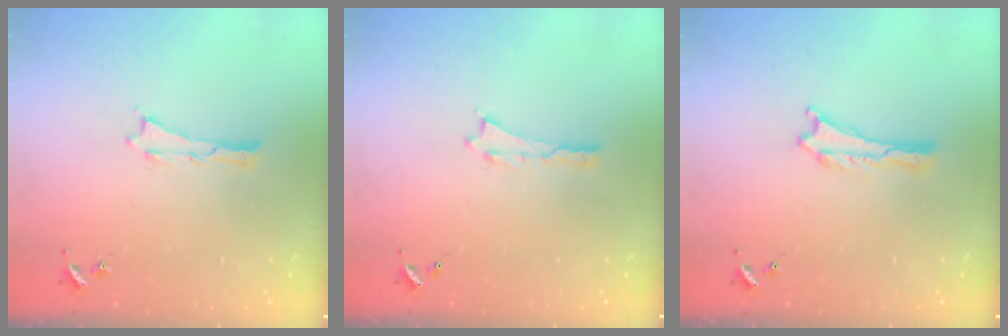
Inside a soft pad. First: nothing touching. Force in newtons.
{"total": 0.0}
{"total": 0.0}